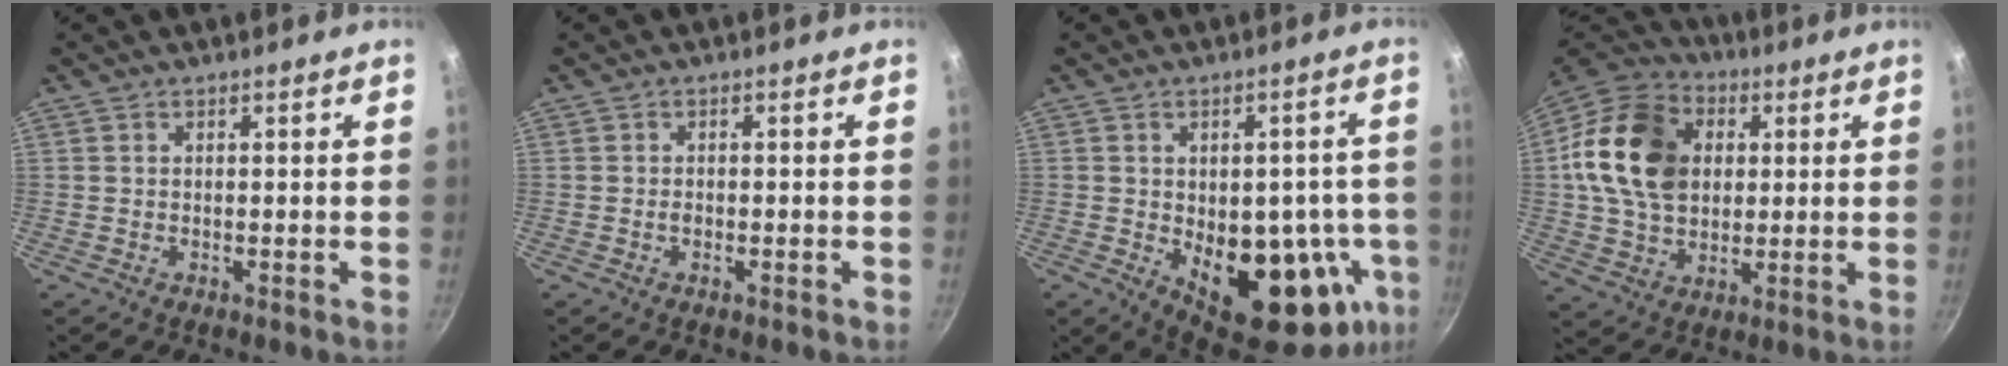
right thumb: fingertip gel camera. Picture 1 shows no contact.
{"total": 1.1, "force": [-0.4, 0.6, 0.8], "torque": [-0.018, 0.003, -0.010]}
{"total": 21.2, "force": [-5.0, 11.8, 16.9], "torque": [-0.155, -0.001, -0.046]}
{"total": 20.0, "force": [3.6, 15.0, 12.8], "torque": [-0.208, 0.014, 0.057]}